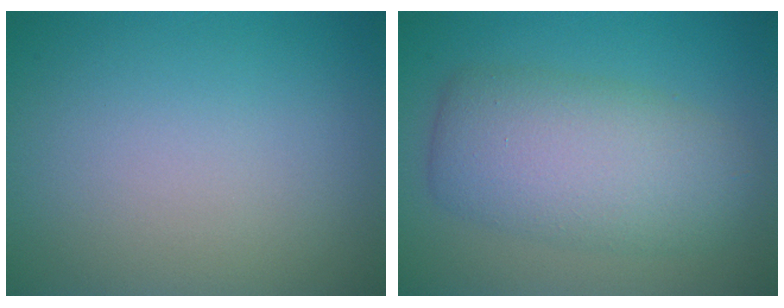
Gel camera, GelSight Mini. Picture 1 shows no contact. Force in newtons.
{"total": 7.0, "press": 7.0, "slide": 0.2}